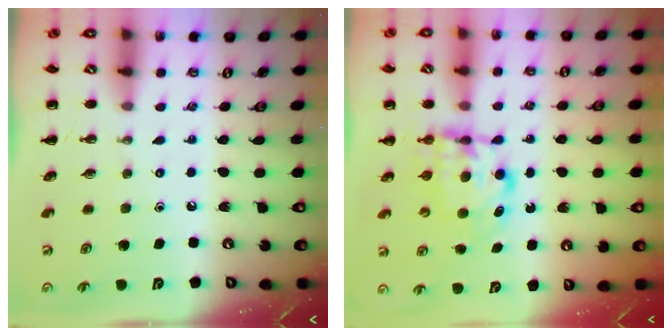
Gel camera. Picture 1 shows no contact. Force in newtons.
{"total": 6.3, "press": 6.3, "slide": 0.3}